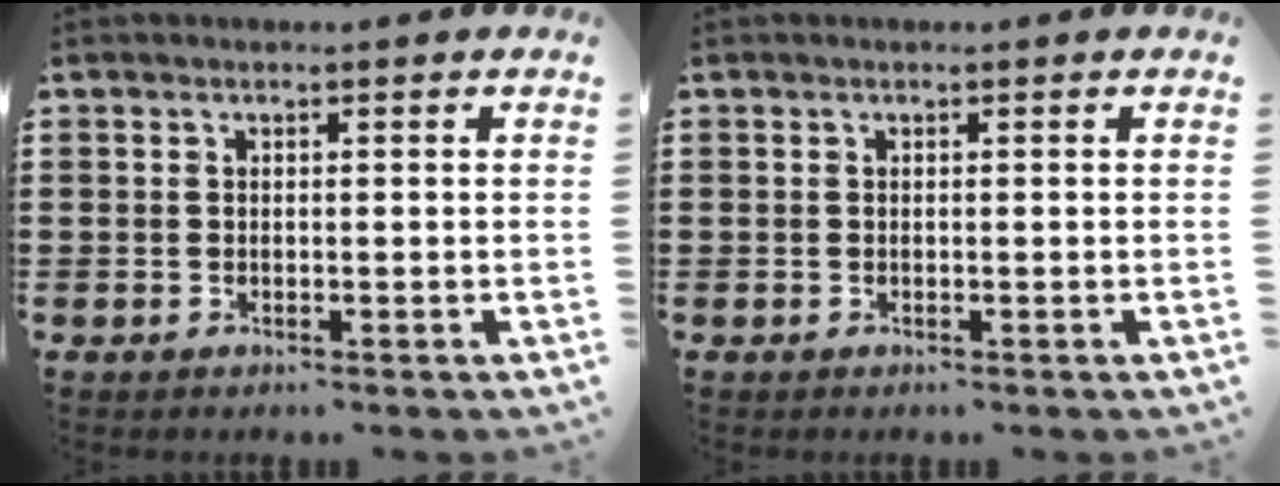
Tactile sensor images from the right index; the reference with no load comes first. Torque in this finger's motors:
{"motor_torque": [0.04, 0.05, 0.00, 0.00]}